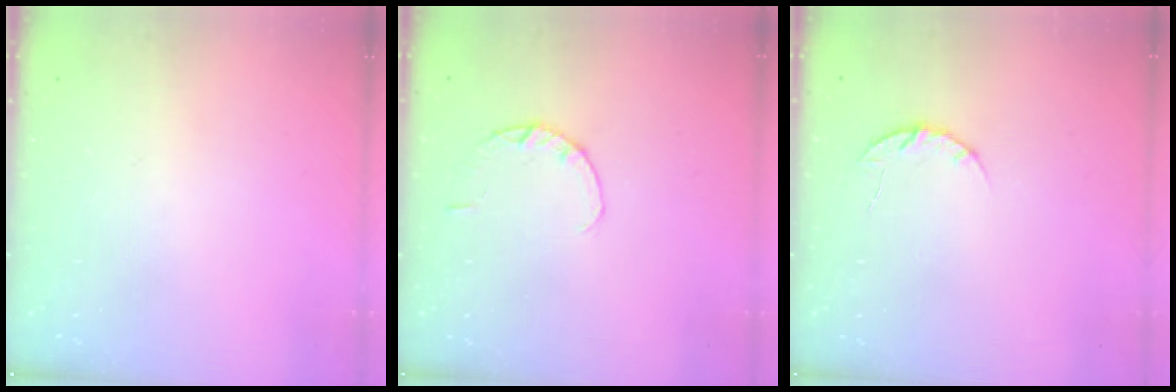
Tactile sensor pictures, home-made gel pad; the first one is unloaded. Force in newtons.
{"total": 1.8, "press": 1.8, "slide": 0.3}
{"total": 4.9, "press": 4.8, "slide": 0.7}